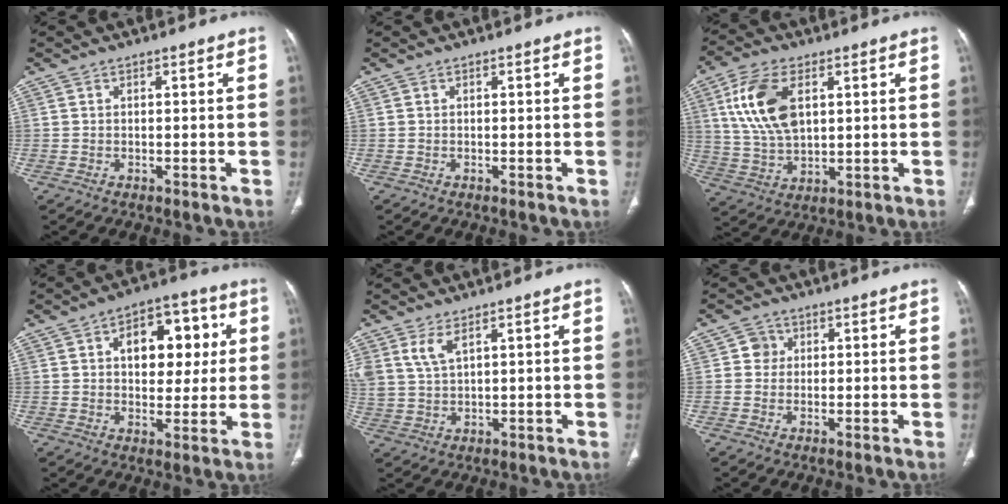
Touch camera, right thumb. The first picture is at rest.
{"total": 0.0}
{"total": 13.1, "force": [3.9, 7.2, 10.2], "torque": [-0.200, -0.007, 0.081]}
{"total": 13.7, "force": [3.4, 8.7, 10.0], "torque": [-0.087, 0.009, 0.047]}
{"total": 4.7, "force": [2.7, 1.9, 3.3], "torque": [-0.074, -0.009, 0.066]}
{"total": 2.8, "force": [0.6, 2.7, 0.6], "torque": [0.008, 0.003, 0.004]}